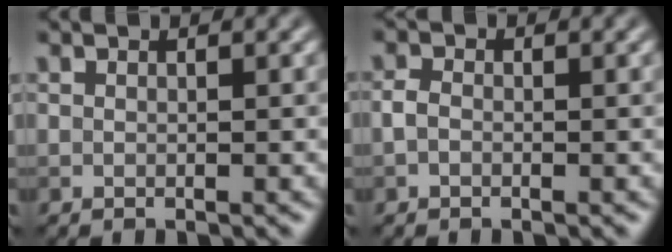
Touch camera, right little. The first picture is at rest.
{"total": 1.1, "force": [-0.5, 0.8, 0.6], "torque": [-0.014, 0.001, -0.013]}